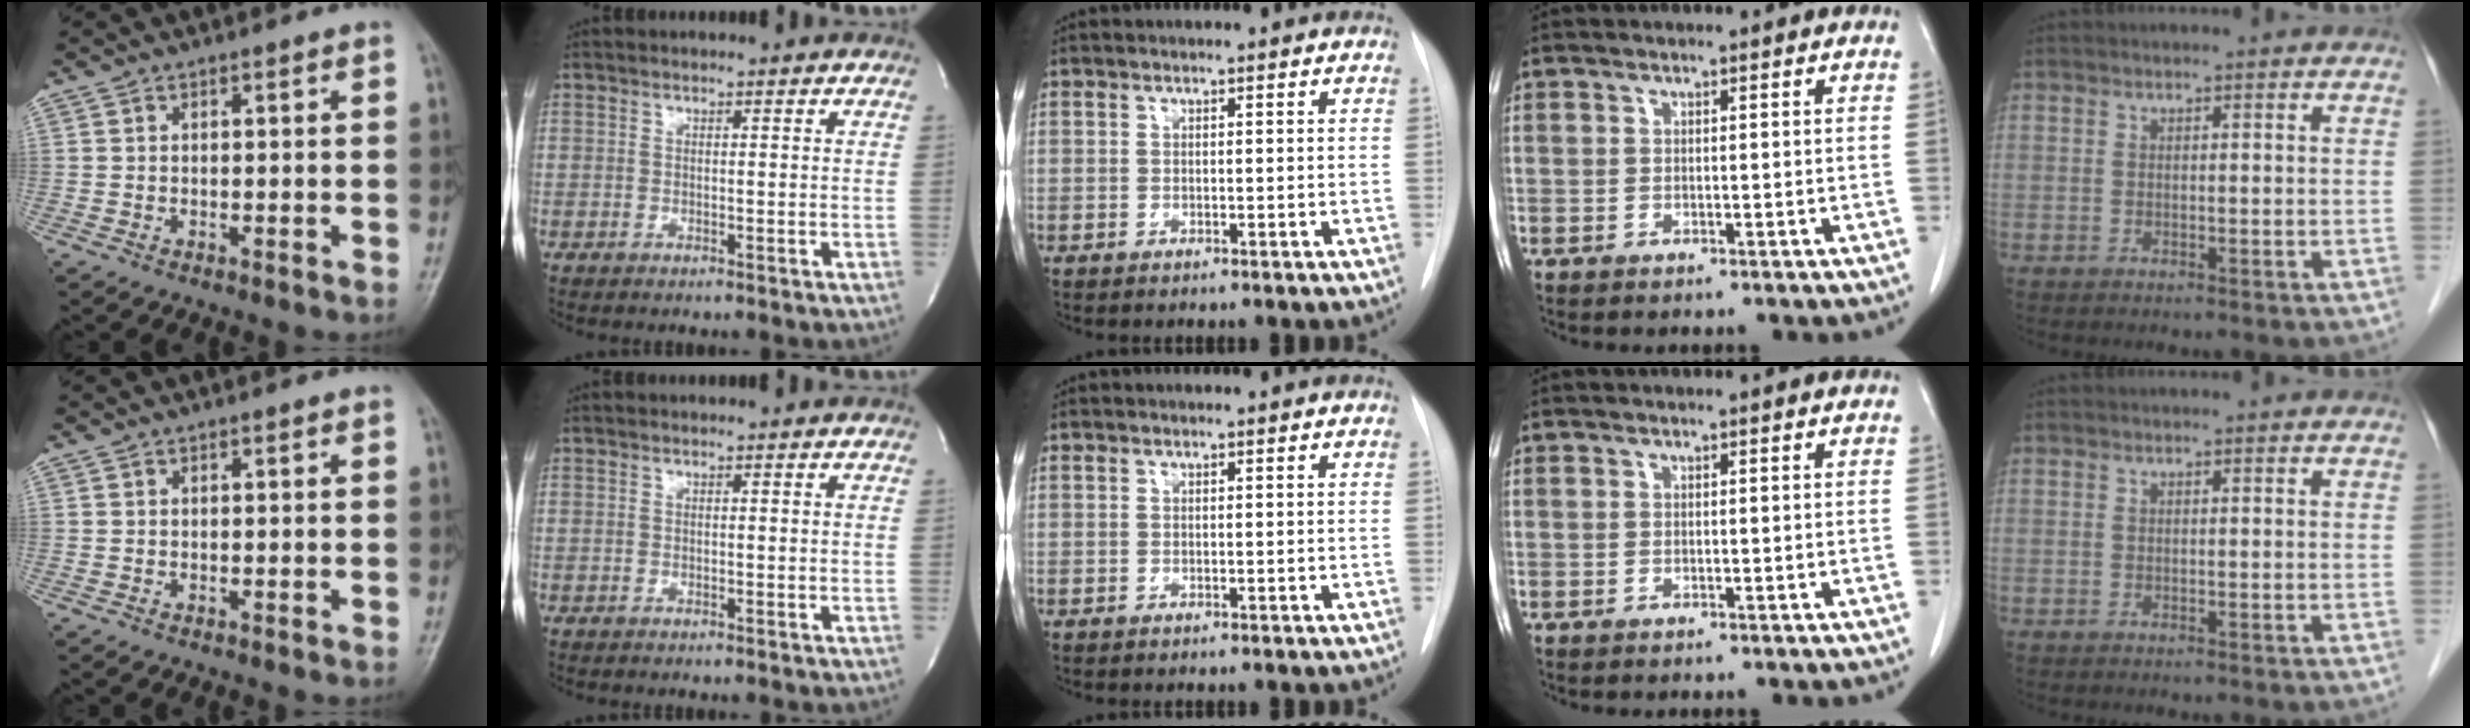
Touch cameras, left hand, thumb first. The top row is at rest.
{}